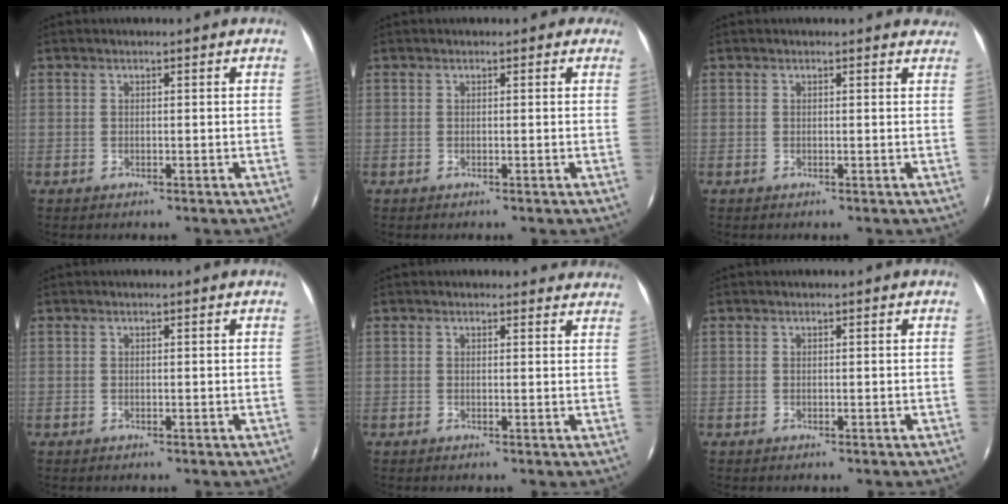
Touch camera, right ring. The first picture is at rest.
{"total": 1.7, "force": [1.1, 1.1, 0.6], "torque": [0.001, 0.003, 0.002]}
{"total": 6.3, "force": [5.8, 1.8, 1.6], "torque": [-0.003, 0.010, 0.052]}
{"total": 0.0}
{"total": 7.5, "force": [6.9, 2.6, 1.4], "torque": [-0.008, 0.013, 0.060]}
{"total": 0.0}